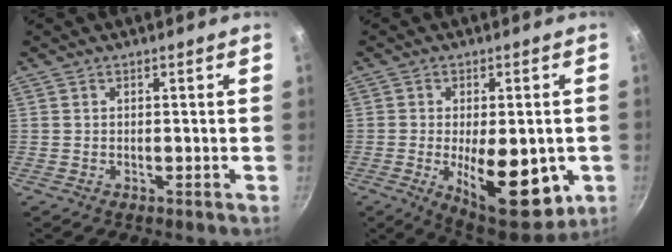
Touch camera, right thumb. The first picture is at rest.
{"total": 17.1, "force": [-3.8, 7.8, 14.8], "torque": [-0.175, -0.009, -0.040]}